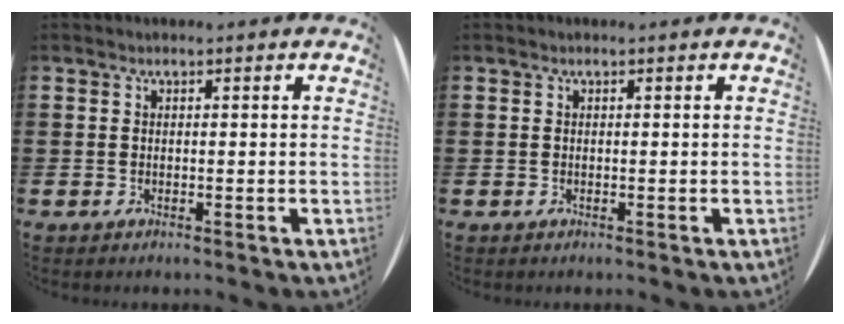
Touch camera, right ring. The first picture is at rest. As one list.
[{"total": 0.0}]